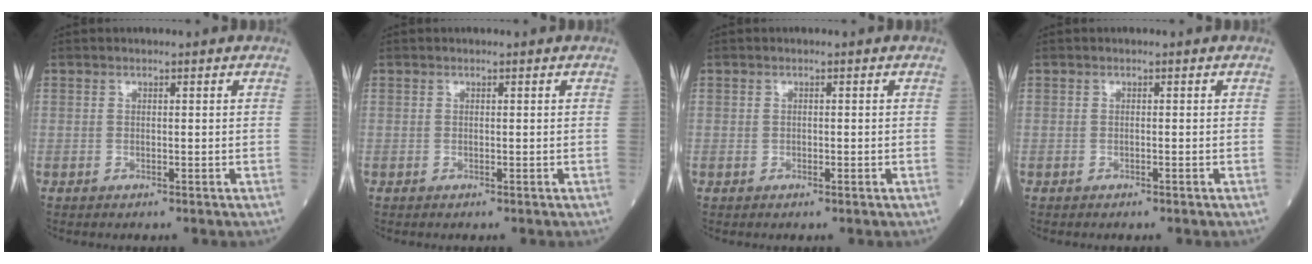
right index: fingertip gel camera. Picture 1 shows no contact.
{"total": 0.0}
{"total": 0.6, "force": [-0.2, 0.3, 0.4], "torque": [-0.009, 0.000, -0.002]}
{"total": 0.0}